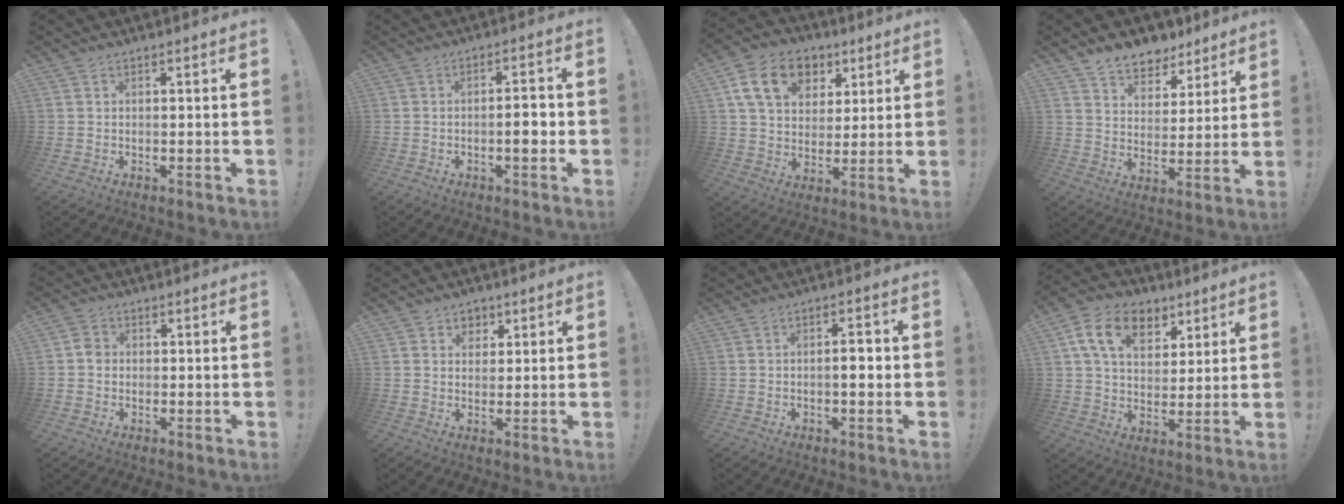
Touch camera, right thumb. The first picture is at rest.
{"total": 5.0, "force": [-1.4, 1.5, 4.6], "torque": [-0.061, 0.003, -0.028]}
{"total": 16.9, "force": [7.2, 12.3, 9.0], "torque": [-0.137, -0.020, 0.137]}
{"total": 8.9, "force": [7.3, 4.7, 1.7], "torque": [-0.024, -0.062, 0.139]}
{"total": 3.3, "force": [-0.5, 2.8, 1.7], "torque": [-0.021, 0.008, -0.010]}
{"total": 4.2, "force": [1.8, 3.7, 0.9], "torque": [-0.002, -0.009, 0.030]}
{"total": 4.1, "force": [-0.8, 1.3, 3.9], "torque": [-0.054, 0.003, -0.019]}
{"total": 14.8, "force": [7.1, 10.1, 8.1], "torque": [-0.129, -0.021, 0.134]}